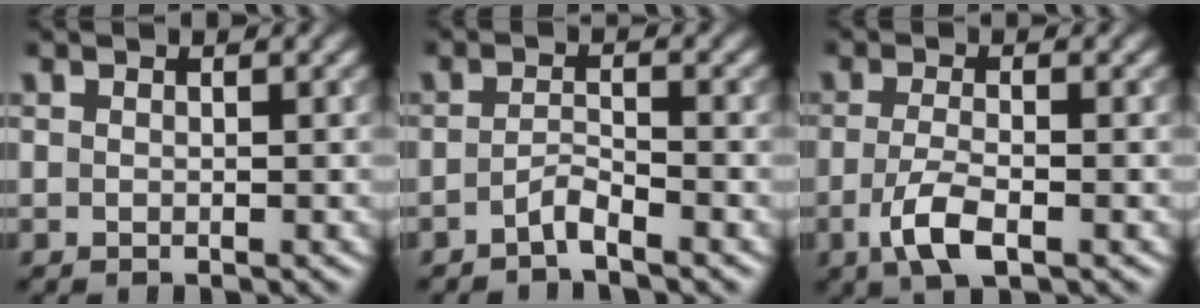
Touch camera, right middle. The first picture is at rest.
{"total": 1.6, "force": [-1.3, 0.2, 1.0], "torque": [-0.020, 0.004, -0.028]}
{"total": 3.5, "force": [-1.5, 1.1, 3.0], "torque": [-0.067, -0.004, -0.031]}